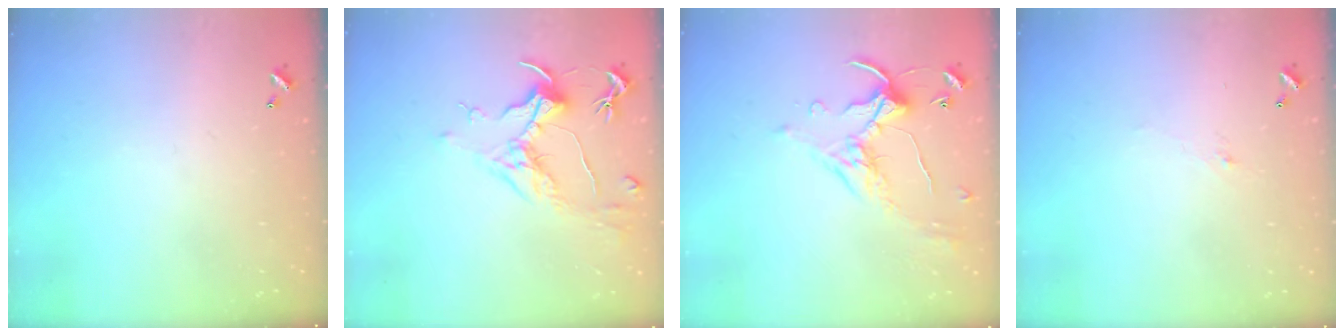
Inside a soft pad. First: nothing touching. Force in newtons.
{"total": 1.5, "press": 1.3, "slide": 0.9}
{"total": 1.2, "press": 0.6, "slide": 1.0}
{"total": 0.7, "press": 0.1, "slide": 0.7}